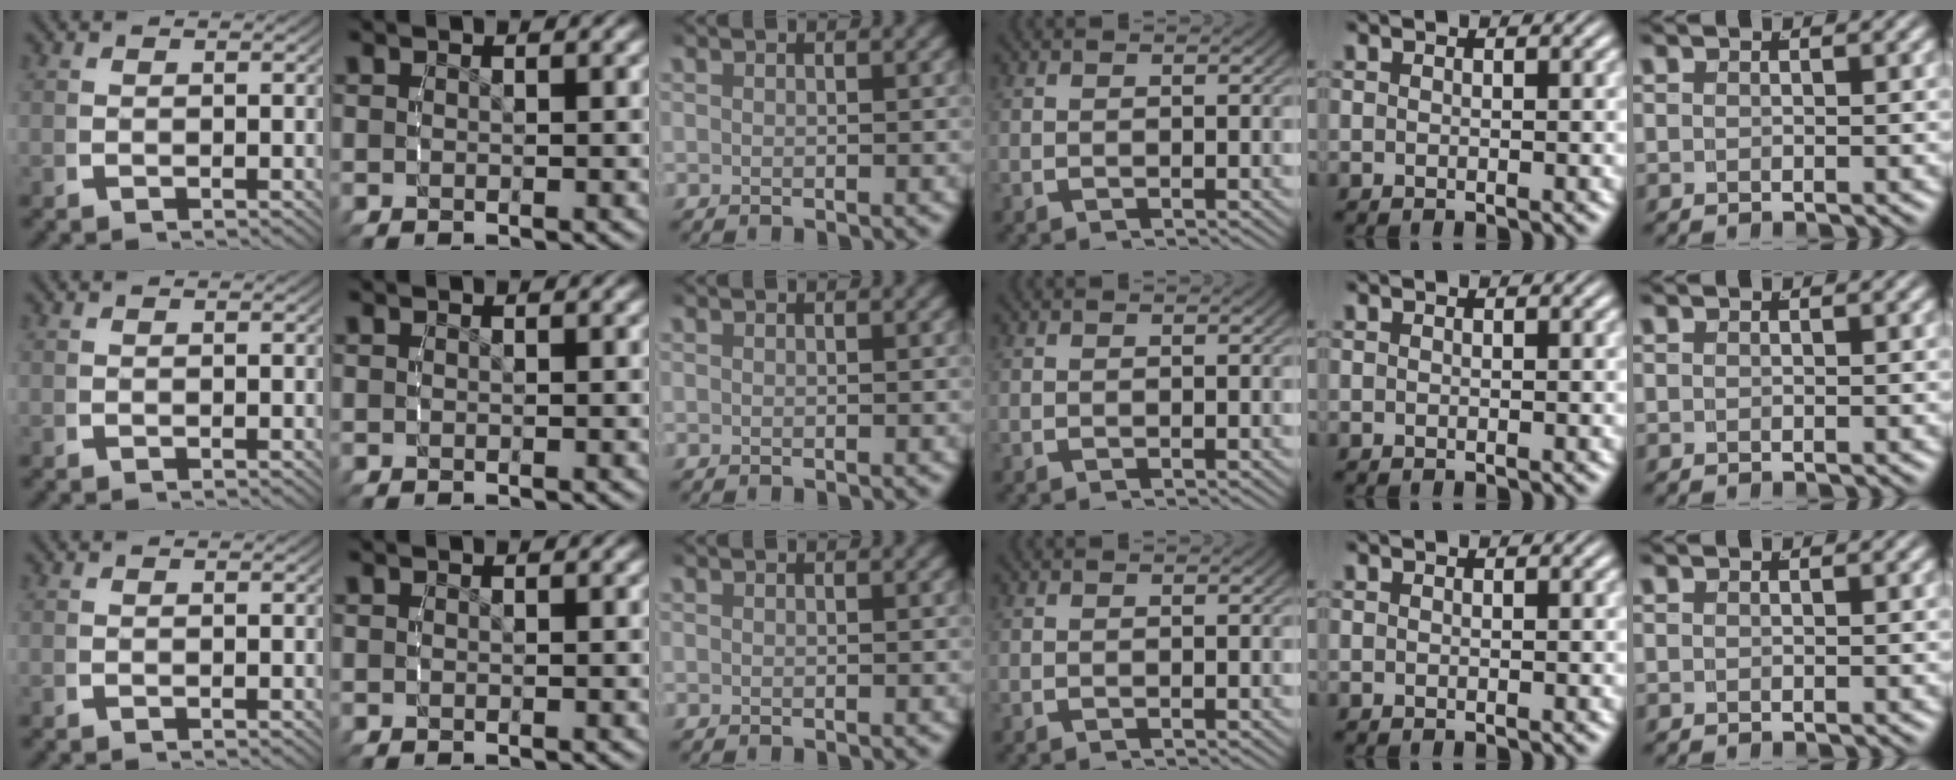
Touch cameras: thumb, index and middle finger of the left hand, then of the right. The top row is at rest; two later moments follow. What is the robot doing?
{"motion": "reach", "object": "markers"}